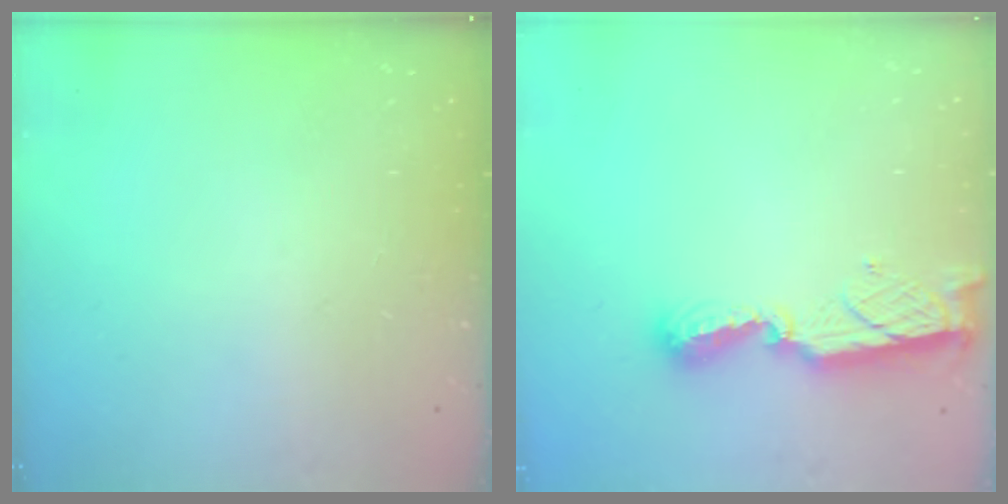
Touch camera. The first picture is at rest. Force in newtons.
{"total": 8.9, "press": 8.9, "slide": 0.1}